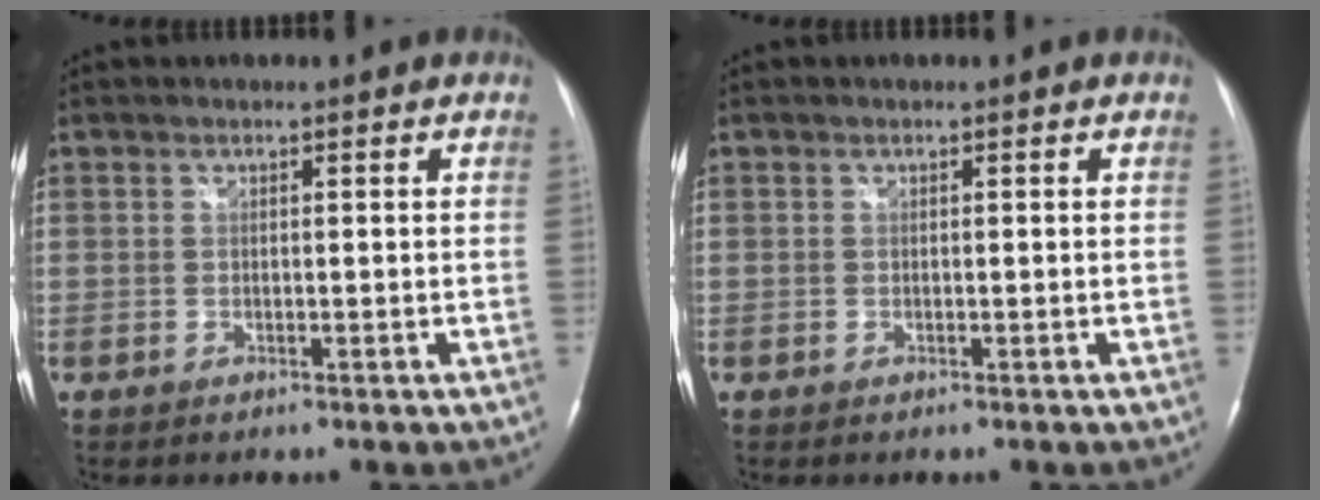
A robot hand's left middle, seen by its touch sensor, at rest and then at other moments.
{"total": 0.0}